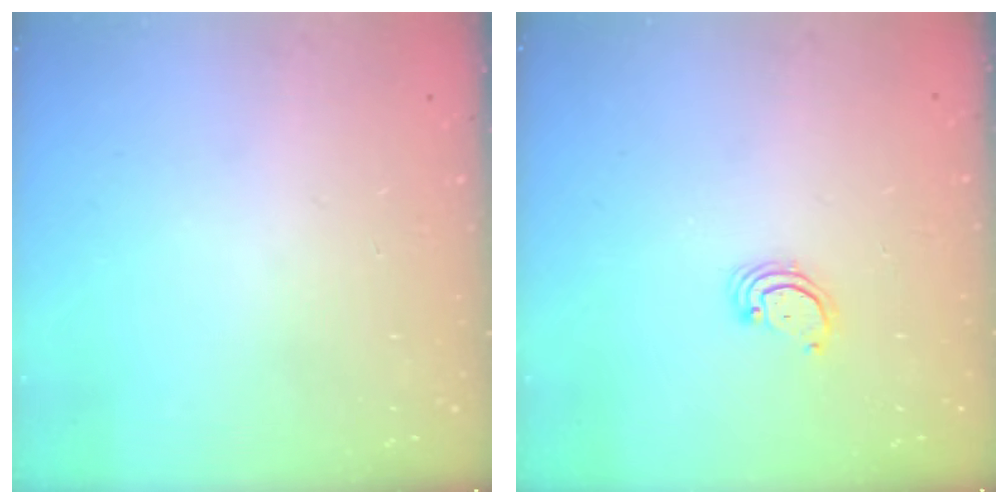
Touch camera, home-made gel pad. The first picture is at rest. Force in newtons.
{"total": 2.3, "press": 2.3, "slide": 0.2}